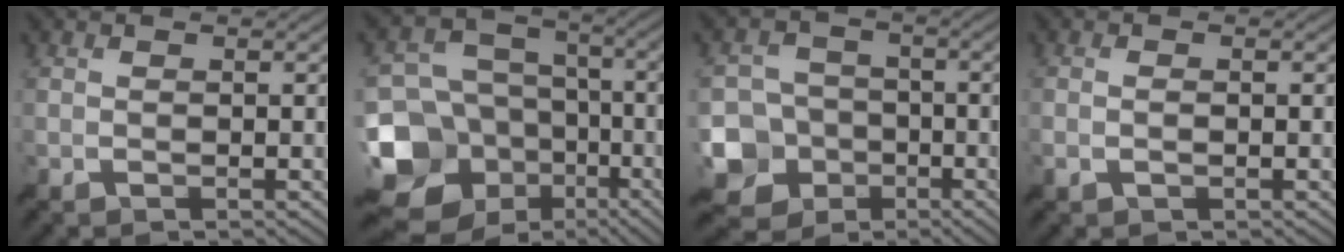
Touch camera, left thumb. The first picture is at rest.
{"total": 17.8, "force": [-7.2, 14.6, 7.3], "torque": [-0.215, -0.026, -0.114]}
{"total": 11.9, "force": [-5.2, 10.3, 2.9], "torque": [-0.099, -0.037, -0.117]}
{"total": 1.3, "force": [-0.3, 0.2, 1.2], "torque": [-0.027, 0.002, -0.008]}